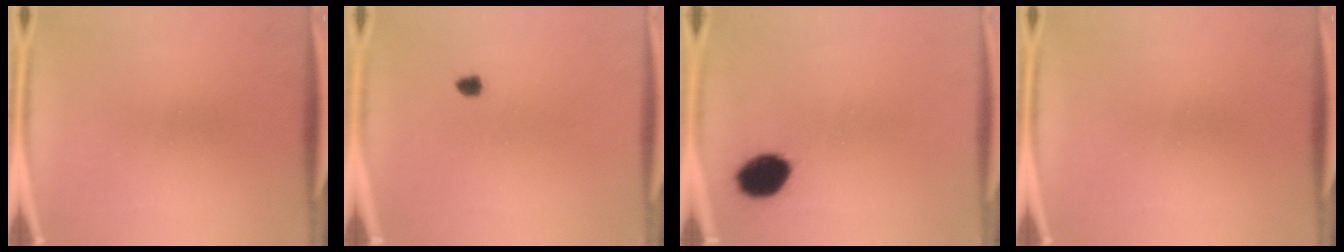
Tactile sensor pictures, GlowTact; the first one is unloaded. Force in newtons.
{"total": 1.1}
{"total": 7.9}
{"total": 0.0}